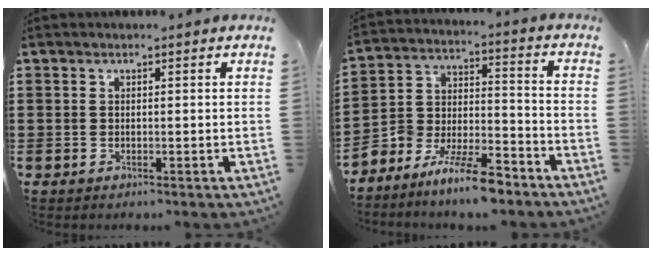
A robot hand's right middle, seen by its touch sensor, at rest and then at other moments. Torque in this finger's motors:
{"motor_torque": [1.31, -0.83, 0.26, 0.05]}